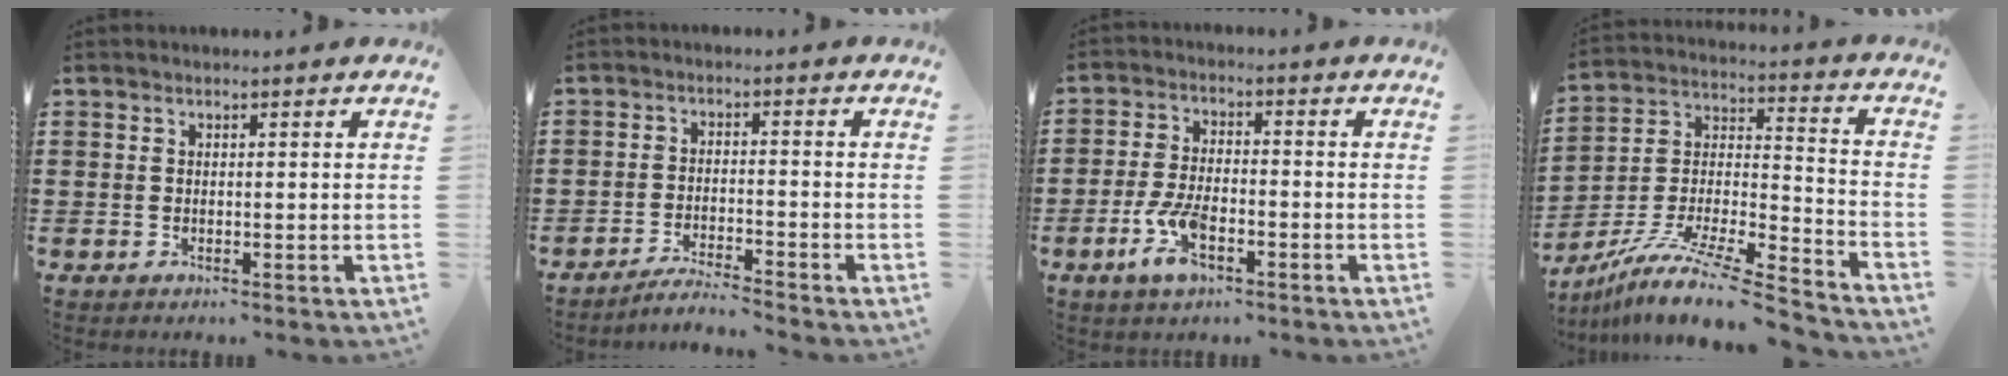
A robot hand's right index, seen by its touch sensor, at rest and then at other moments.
{"total": 3.3, "force": [-3.2, -0.2, 0.7], "torque": [-0.014, 0.001, -0.066]}
{"total": 7.0, "force": [-3.0, 2.9, 5.7], "torque": [-0.134, -0.009, -0.058]}
{"total": 11.7, "force": [-9.6, 1.1, 6.5], "torque": [-0.123, 0.010, -0.190]}